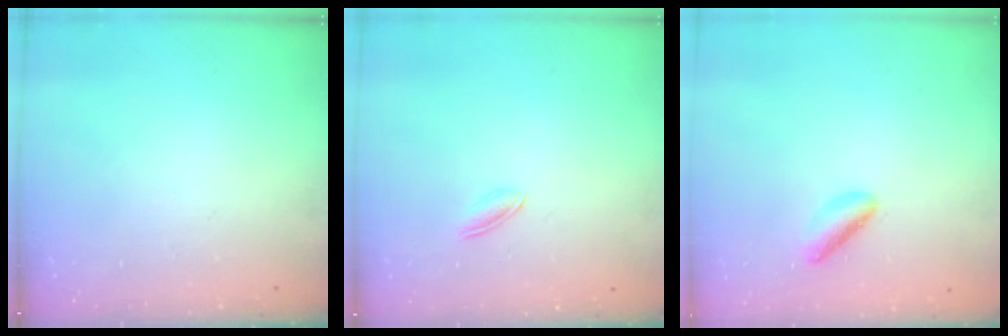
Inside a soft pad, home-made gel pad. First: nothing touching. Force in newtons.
{"total": 2.7, "press": 2.6, "slide": 0.7}
{"total": 3.2, "press": 3.1, "slide": 0.8}